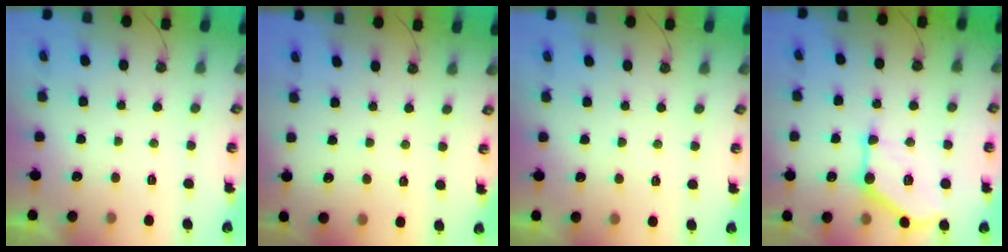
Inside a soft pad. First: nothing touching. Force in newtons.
{"total": 2.8, "press": 2.8, "slide": 0.4}
{"total": 1.5, "press": 1.5, "slide": 0.4}
{"total": 14.1, "press": 14.1, "slide": 0.6}